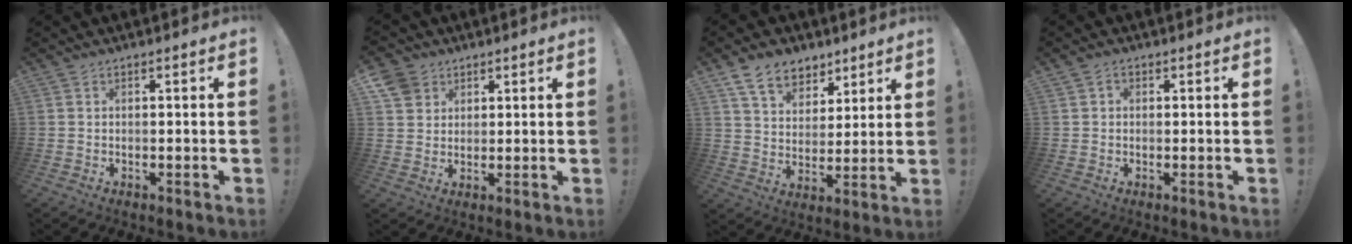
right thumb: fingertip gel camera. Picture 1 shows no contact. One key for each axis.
{"total": 6.4, "fx": 3.5, "fy": 5.1, "fz": 1.4, "tx": -0.031, "ty": -0.016, "tz": 0.072}
{"total": 11.8, "fx": 7.9, "fy": 7.7, "fz": 4.3, "tx": -0.076, "ty": -0.044, "tz": 0.154}
{"total": 1.2, "fx": 0.2, "fy": 1.1, "fz": 0.5, "tx": -0.006, "ty": 0.003, "tz": 0.002}